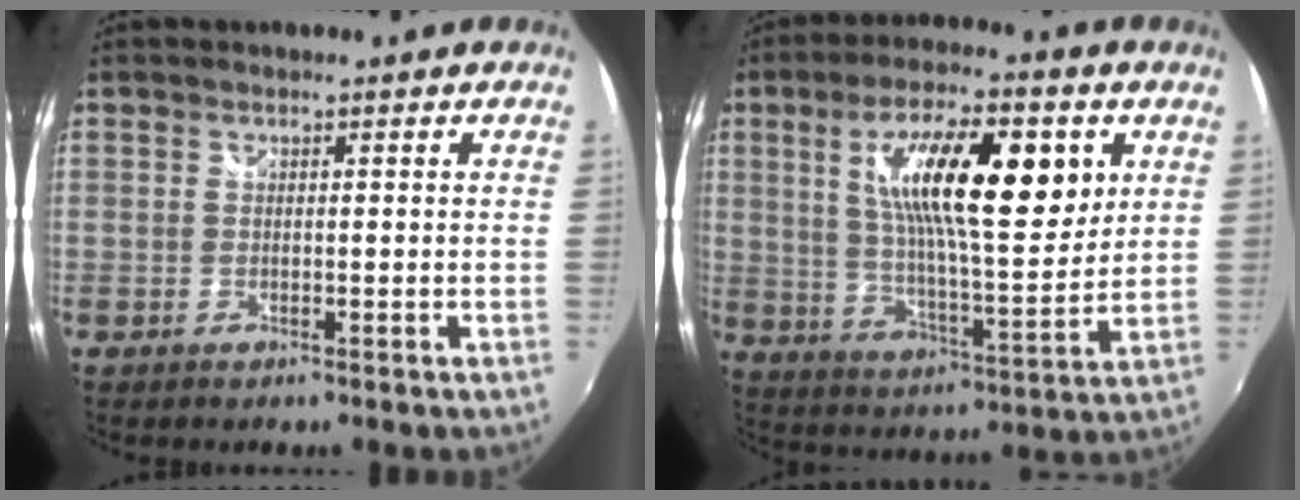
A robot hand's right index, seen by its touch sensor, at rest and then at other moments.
{"total": 19.2, "force": [6.2, 5.8, 17.2], "torque": [-0.294, 0.009, 0.102]}